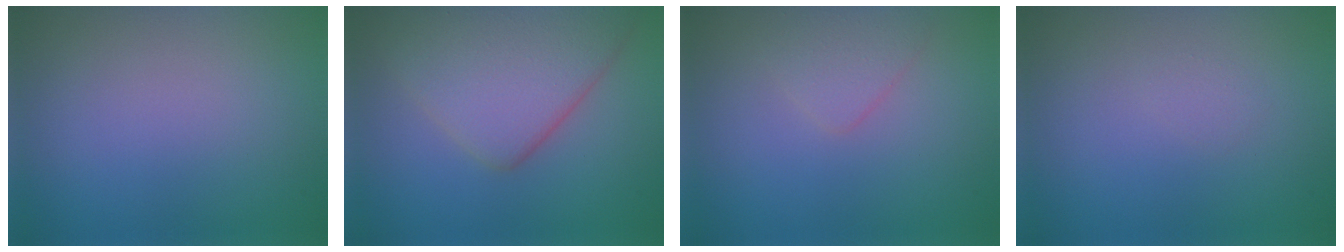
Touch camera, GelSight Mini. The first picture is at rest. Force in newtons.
{"total": 7.4, "press": 7.4, "slide": 0.2}
{"total": 1.7, "press": 1.7, "slide": 0.0}
{"total": 0.6, "press": 0.6, "slide": 0.0}